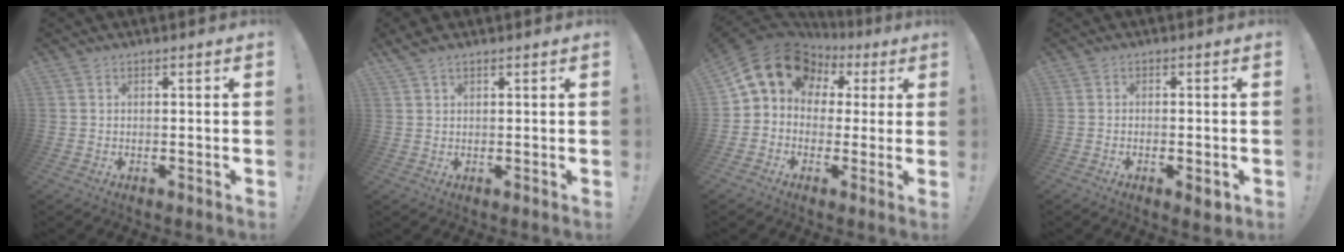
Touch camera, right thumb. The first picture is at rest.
{"total": 1.9, "force": [1.4, 0.7, 1.0], "torque": [-0.025, 0.000, 0.027]}
{"total": 15.8, "force": [5.8, 12.2, 8.2], "torque": [-0.126, -0.023, 0.113]}
{"total": 3.2, "force": [-1.2, 1.2, 2.7], "torque": [-0.028, 0.001, -0.017]}